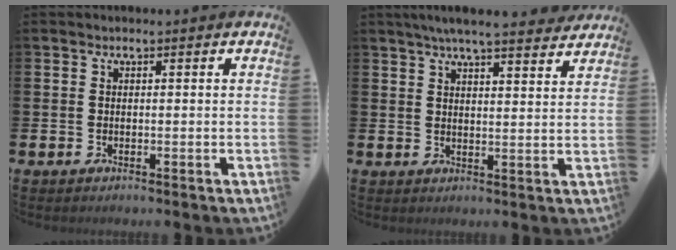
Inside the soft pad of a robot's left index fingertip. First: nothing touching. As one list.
[{"total": 5.9, "force": [5.5, 0.2, 2.0], "torque": [-0.043, -0.024, 0.096]}]